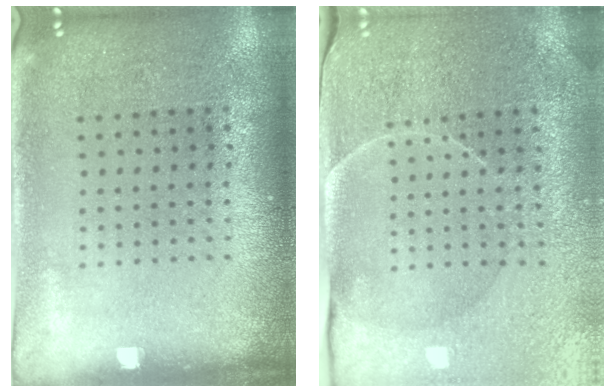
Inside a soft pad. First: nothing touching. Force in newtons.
{"total": 3.8, "press": 3.7, "slide": 0.7}